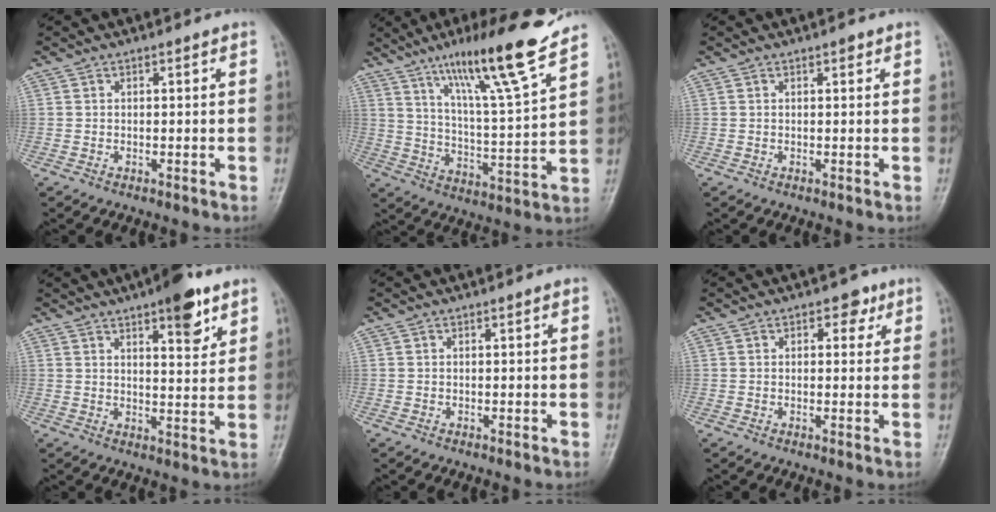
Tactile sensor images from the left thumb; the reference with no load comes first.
{"total": 16.8, "force": [12.1, 0.5, 11.7], "torque": [-0.179, -0.069, 0.200]}
{"total": 0.9, "force": [0.6, 0.4, 0.6], "torque": [-0.006, -0.001, 0.005]}
{"total": 8.9, "force": [5.4, 2.9, 6.4], "torque": [-0.072, -0.028, 0.074]}
{"total": 0.0}
{"total": 3.3, "force": [1.6, 2.2, 1.9], "torque": [-0.002, -0.003, 0.016]}